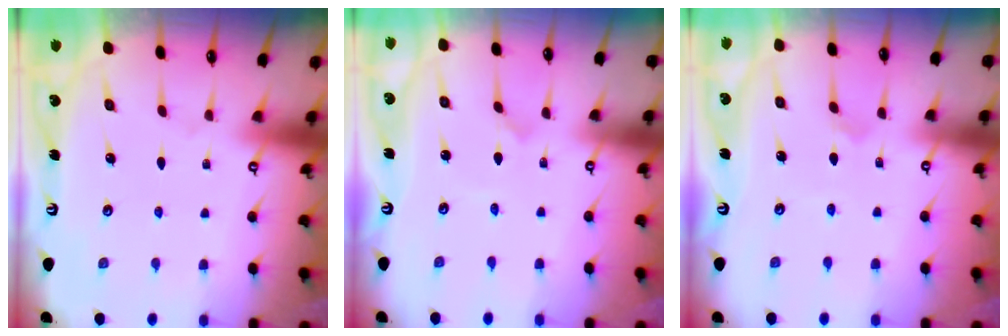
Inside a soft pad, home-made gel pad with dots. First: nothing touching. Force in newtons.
{"total": 0.0}
{"total": 2.9, "press": 2.9, "slide": 0.4}